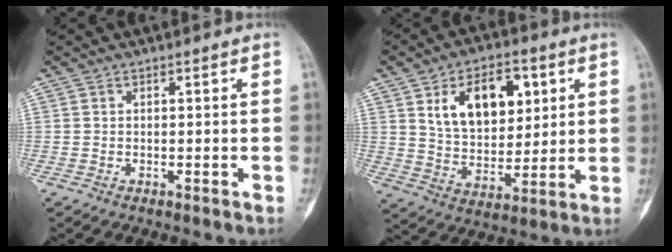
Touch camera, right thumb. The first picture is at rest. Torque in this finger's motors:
{"motor_torque": [-0.89, 1.93, 0.39, -0.15, 0.18]}